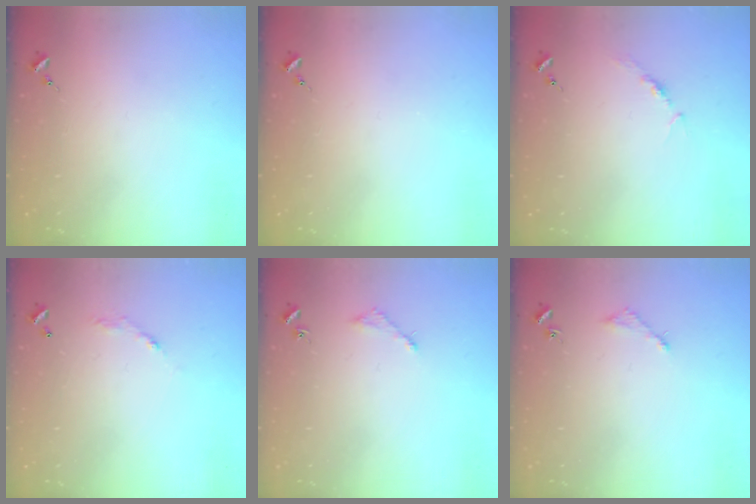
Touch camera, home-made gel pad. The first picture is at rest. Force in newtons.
{"total": 0.0}
{"total": 3.7, "press": 3.7, "slide": 0.5}
{"total": 5.7, "press": 5.7, "slide": 0.4}
{"total": 3.0, "press": 3.0, "slide": 0.4}
{"total": 3.0, "press": 3.0, "slide": 0.4}